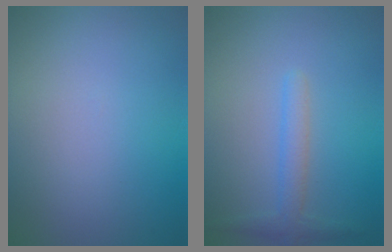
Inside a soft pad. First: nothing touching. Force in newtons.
{"total": 2.0, "press": 2.0, "slide": 0.1}